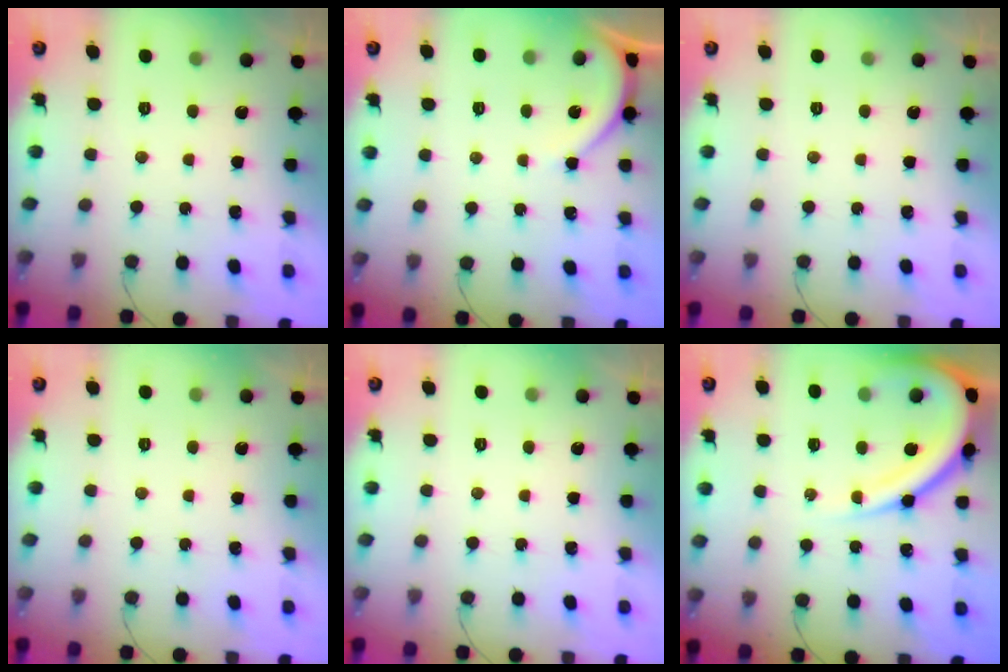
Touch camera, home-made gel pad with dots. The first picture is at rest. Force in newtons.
{"total": 4.7, "press": 4.7, "slide": 0.5}
{"total": 0.0}
{"total": 0.0}
{"total": 0.0}
{"total": 15.5, "press": 15.3, "slide": 1.8}